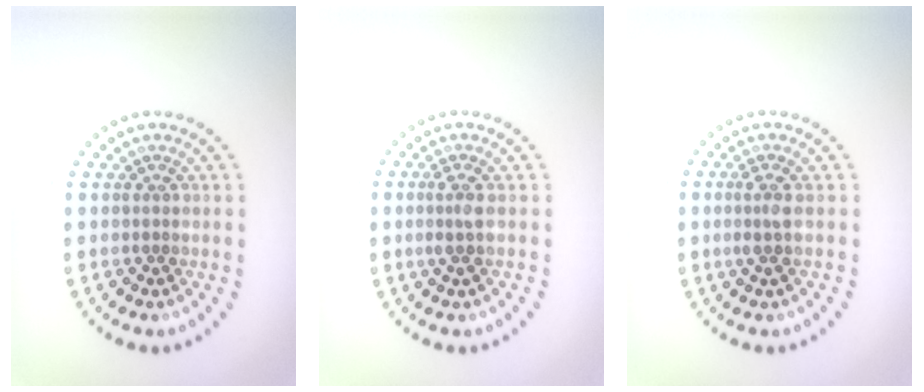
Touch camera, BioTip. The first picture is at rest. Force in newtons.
{"total": 1.5, "press": 1.2, "slide": 0.9}
{"total": 1.5, "press": 1.2, "slide": 0.9}